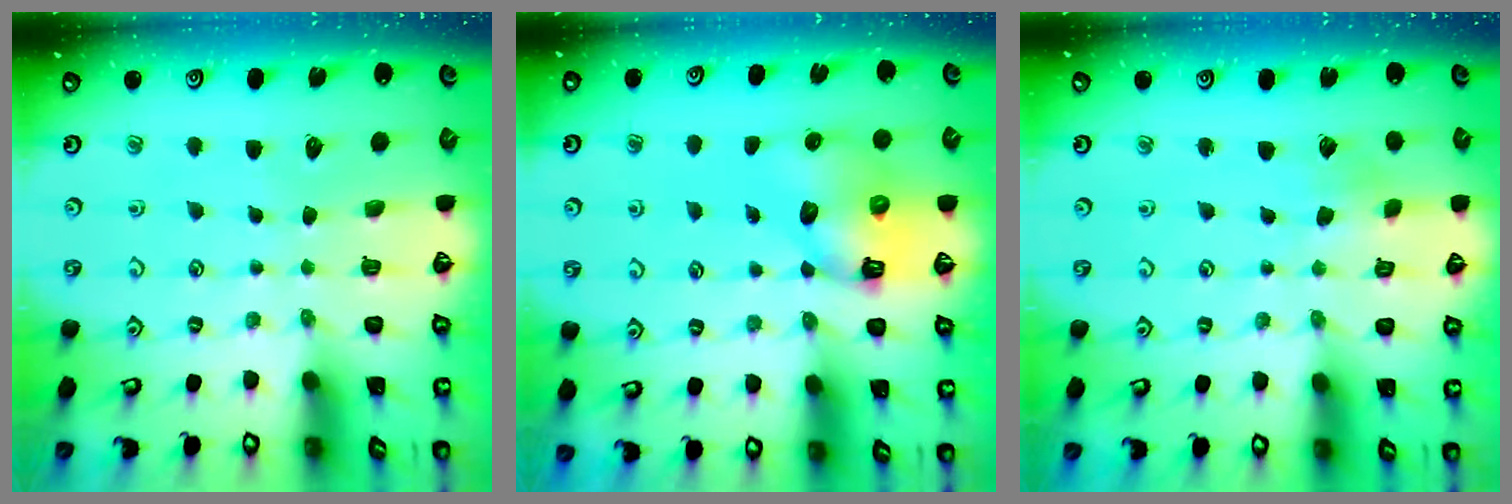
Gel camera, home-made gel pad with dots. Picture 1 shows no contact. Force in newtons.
{"total": 8.5, "press": 8.4, "slide": 1.1}
{"total": 2.6, "press": 2.6, "slide": 0.5}